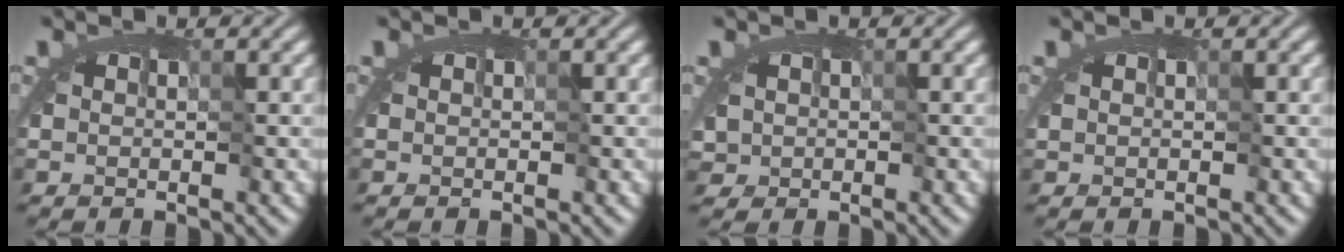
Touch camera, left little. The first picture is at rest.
{"total": 0.0}
{"total": 1.7, "force": [0.1, 1.5, 0.9], "torque": [-0.016, 0.006, 0.005]}
{"total": 0.0}